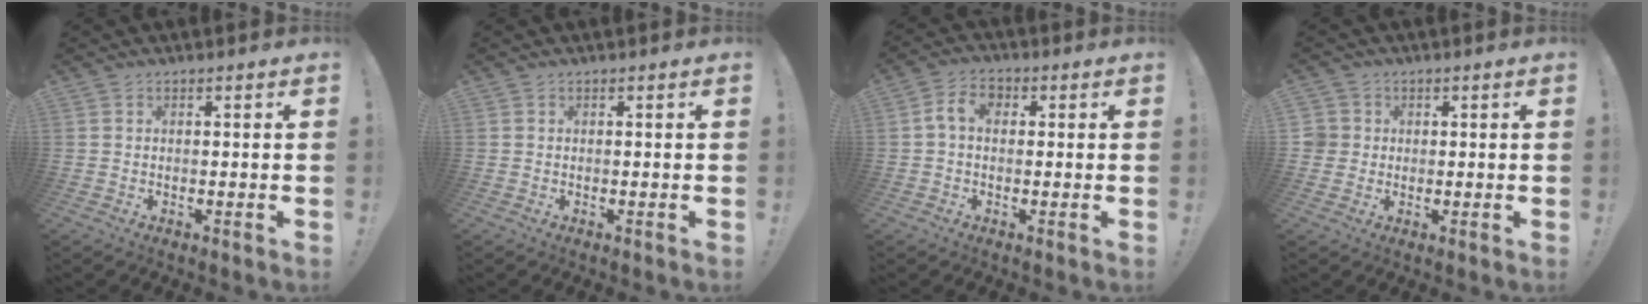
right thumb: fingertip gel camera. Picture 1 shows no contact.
{"total": 0.0}
{"total": 6.1, "force": [1.0, 3.7, 4.7], "torque": [-0.095, 0.005, 0.016]}
{"total": 3.7, "force": [0.3, 3.6, 0.8], "torque": [-0.019, 0.002, 0.005]}